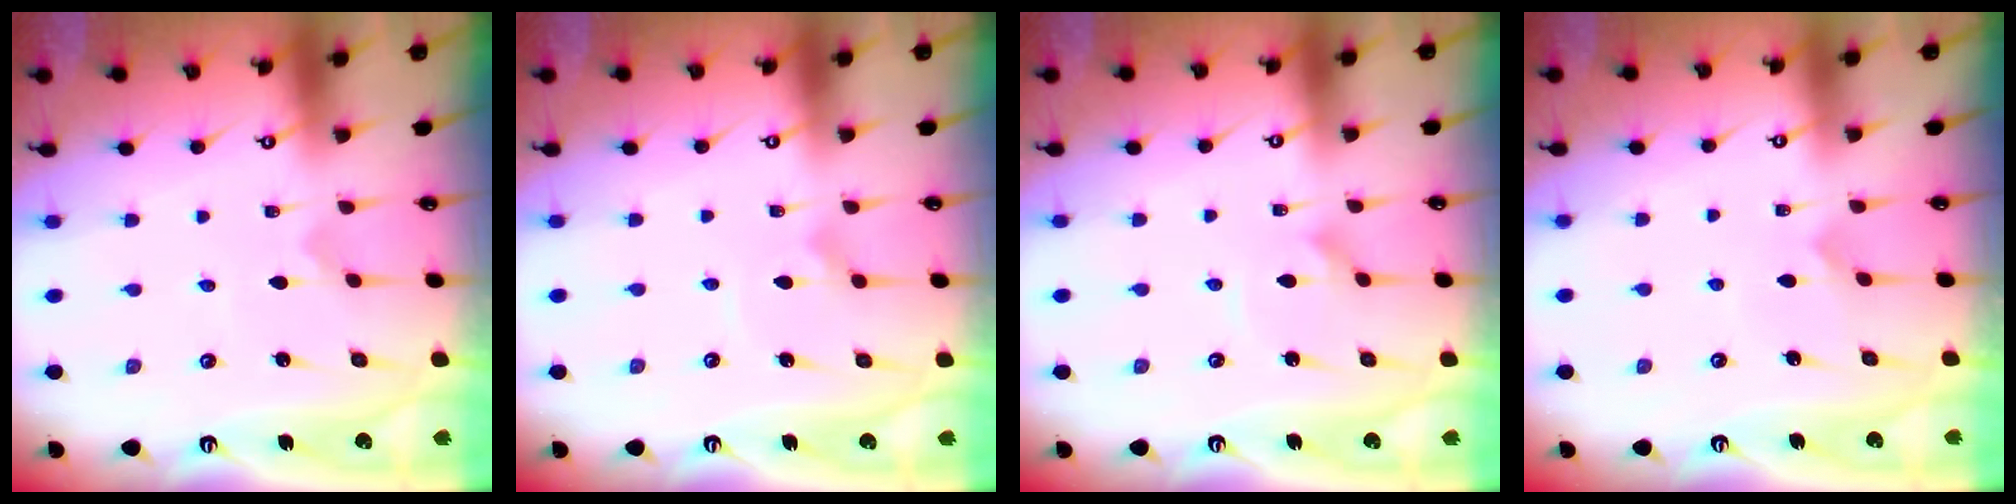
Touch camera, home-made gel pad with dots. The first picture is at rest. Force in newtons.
{"total": 2.6, "press": 2.6, "slide": 0.1}
{"total": 1.6, "press": 1.6, "slide": 0.2}
{"total": 2.8, "press": 2.8, "slide": 0.3}